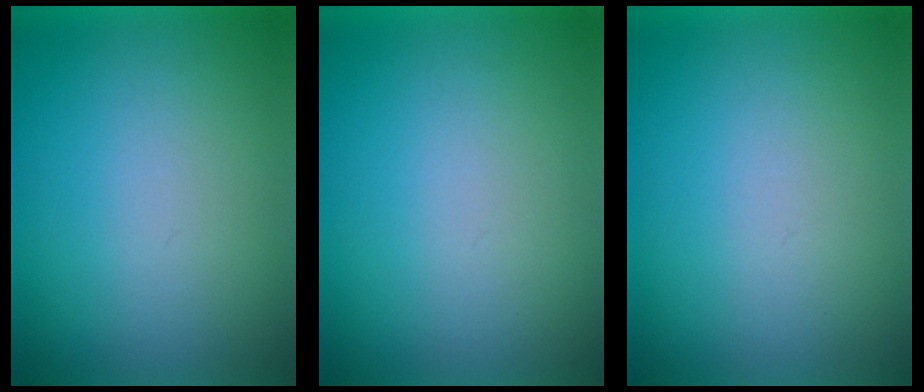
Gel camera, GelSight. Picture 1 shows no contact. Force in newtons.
{"total": 1.0}
{"total": 1.1}